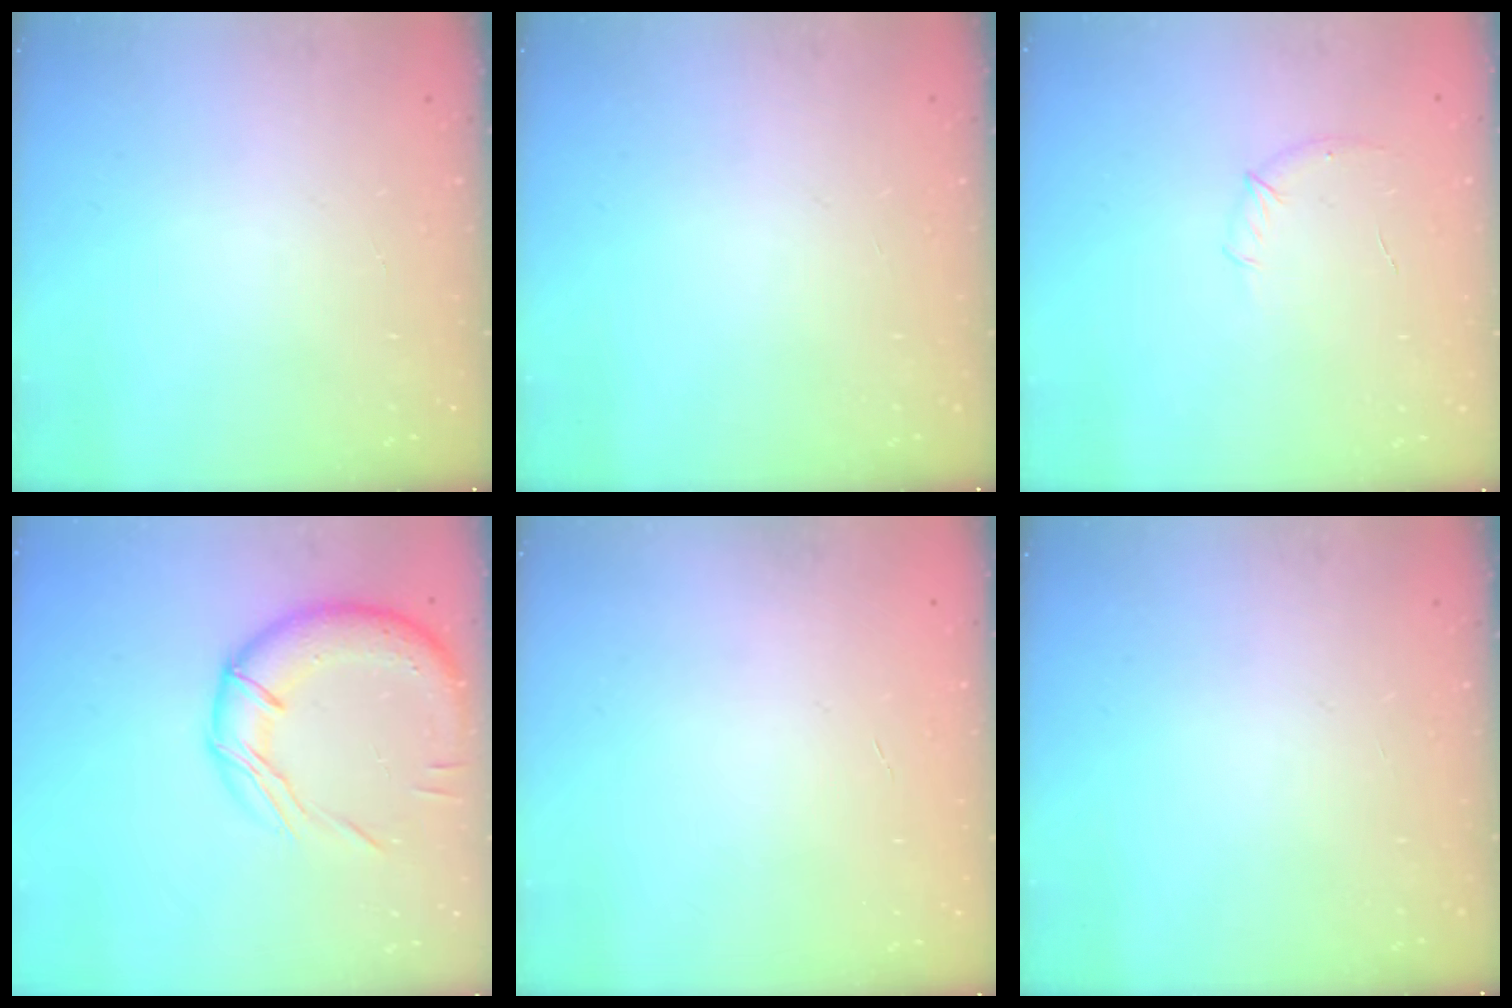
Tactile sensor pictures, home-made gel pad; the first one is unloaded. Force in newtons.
{"total": 0.0}
{"total": 6.2, "press": 6.0, "slide": 1.6}
{"total": 17.1, "press": 17.0, "slide": 1.9}
{"total": 0.0}
{"total": 0.0}